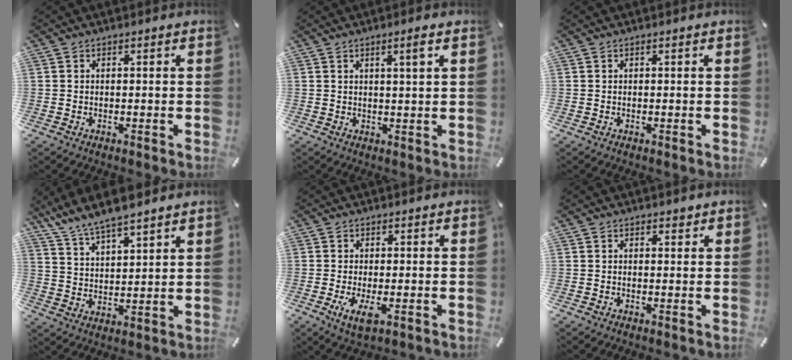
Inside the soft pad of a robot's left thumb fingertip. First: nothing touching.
{"total": 2.9, "force": [1.5, -0.1, 2.5], "torque": [-0.051, -0.001, 0.023]}
{"total": 0.0}
{"total": 9.6, "force": [8.8, 2.0, 3.3], "torque": [-0.092, -0.044, 0.164]}
{"total": 4.8, "force": [-1.1, 1.5, 4.4], "torque": [-0.085, -0.017, -0.018]}
{"total": 1.1, "force": [0.8, 0.7, 0.3], "torque": [0.000, -0.002, 0.014]}